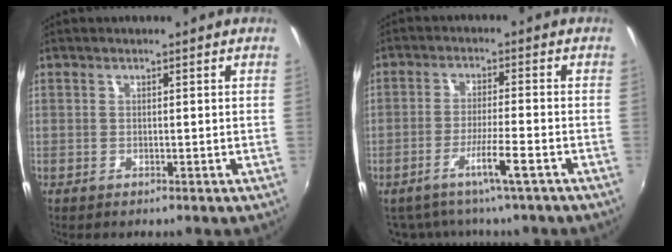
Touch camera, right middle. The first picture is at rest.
{"total": 6.1, "force": [-4.4, 0.6, 4.2], "torque": [-0.082, -0.010, -0.074]}